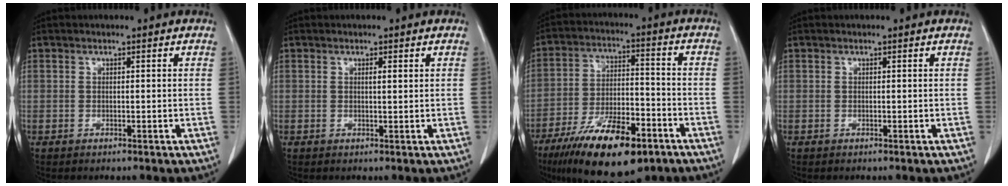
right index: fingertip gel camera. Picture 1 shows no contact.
{"total": 0.8, "force": [0.4, 0.1, 0.7], "torque": [-0.014, 0.000, 0.006]}
{"total": 17.1, "force": [-10.7, 5.4, 12.2], "torque": [-0.214, -0.014, -0.180]}
{"total": 0.0}